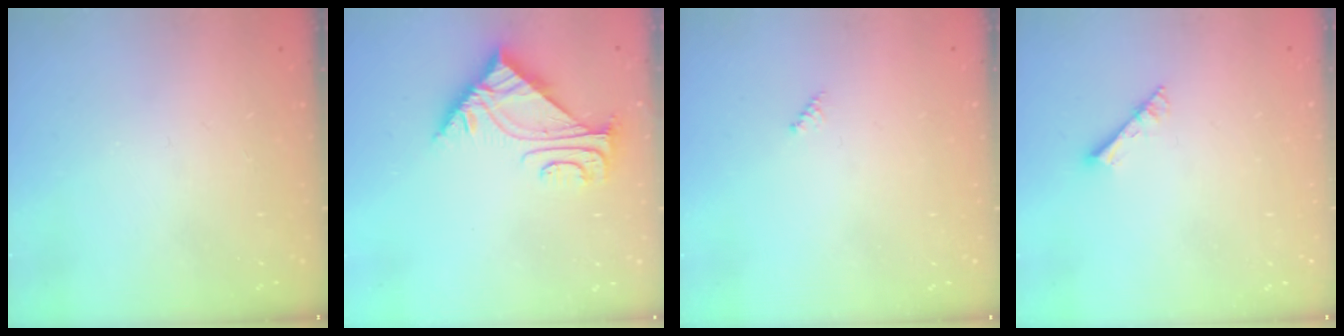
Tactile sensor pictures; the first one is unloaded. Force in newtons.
{"total": 5.5, "press": 5.4, "slide": 0.8}
{"total": 2.0, "press": 2.0, "slide": 0.2}
{"total": 3.5, "press": 3.4, "slide": 0.4}